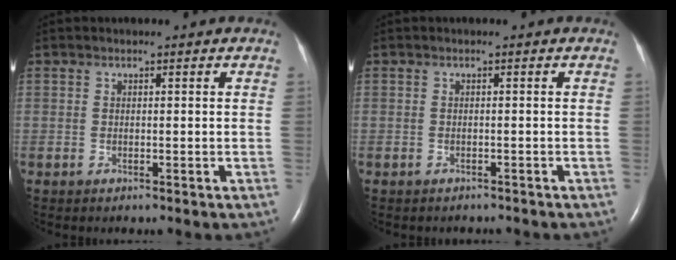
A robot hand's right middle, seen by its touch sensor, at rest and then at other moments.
{"total": 1.8, "force": [-1.6, 0.7, 0.5], "torque": [-0.017, -0.003, -0.016]}